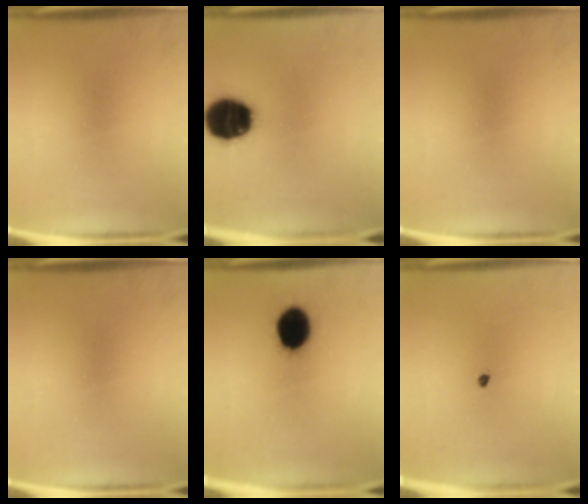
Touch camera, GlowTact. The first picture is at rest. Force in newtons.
{"total": 17.0}
{"total": 0.0}
{"total": 0.0}
{"total": 13.2}
{"total": 0.7}